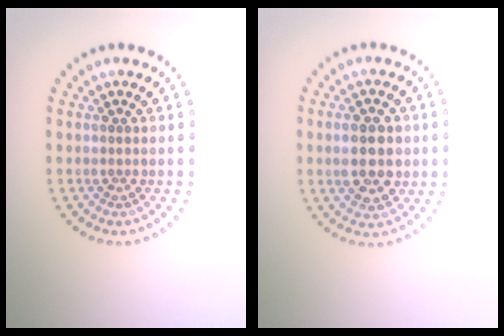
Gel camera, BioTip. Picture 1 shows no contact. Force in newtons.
{"total": 5.3, "press": 5.3, "slide": 0.3}